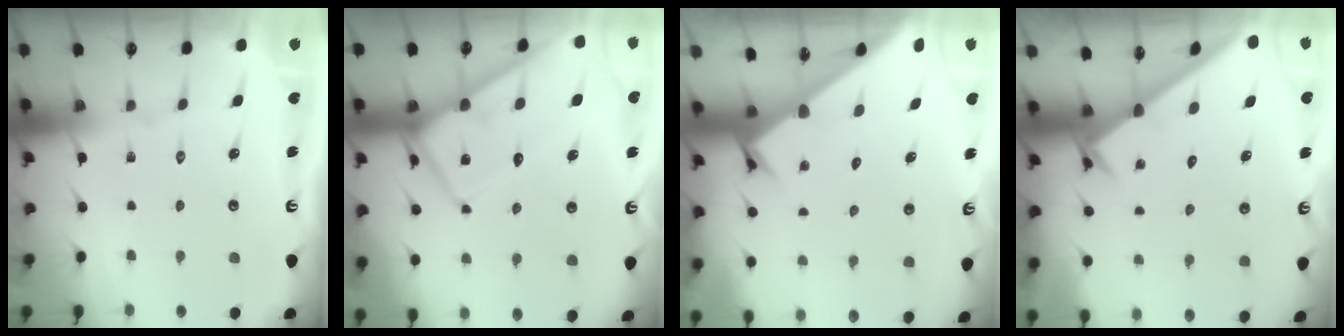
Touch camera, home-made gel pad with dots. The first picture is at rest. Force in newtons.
{"total": 12.5, "press": 12.4, "slide": 1.3}
{"total": 2.4, "press": 2.4, "slide": 0.2}
{"total": 2.3, "press": 2.2, "slide": 0.2}